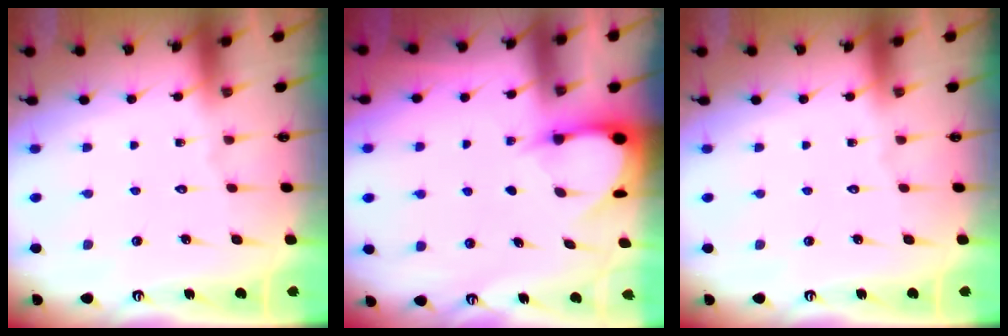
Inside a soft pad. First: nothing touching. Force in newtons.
{"total": 3.1, "press": 3.1, "slide": 0.1}
{"total": 0.0}